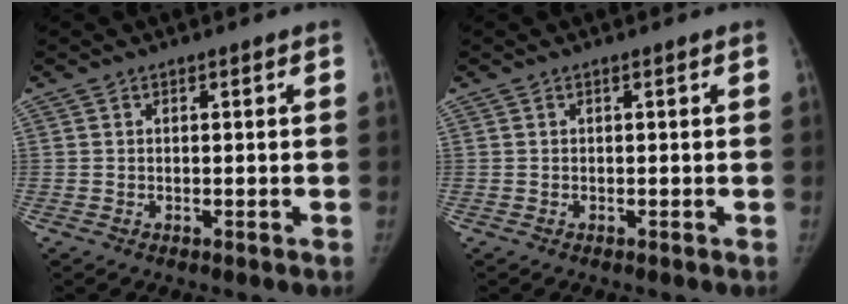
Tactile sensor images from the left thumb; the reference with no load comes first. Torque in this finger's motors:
{"motor_torque": [0.00, 0.00, 0.19, -0.19, 0.00]}